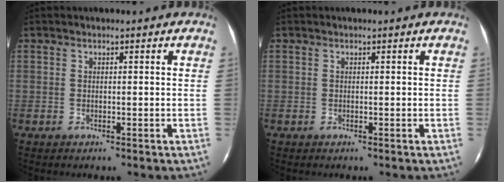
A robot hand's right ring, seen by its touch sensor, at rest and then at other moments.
{"total": 0.0}